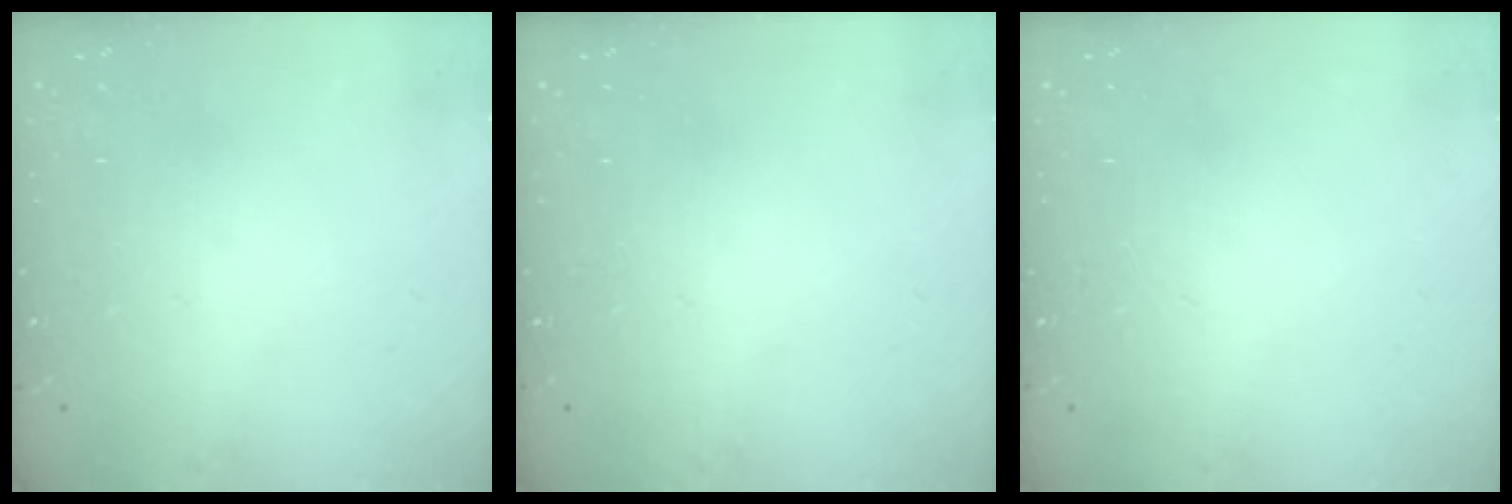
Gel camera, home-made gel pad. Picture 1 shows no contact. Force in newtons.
{"total": 0.0}
{"total": 0.0}